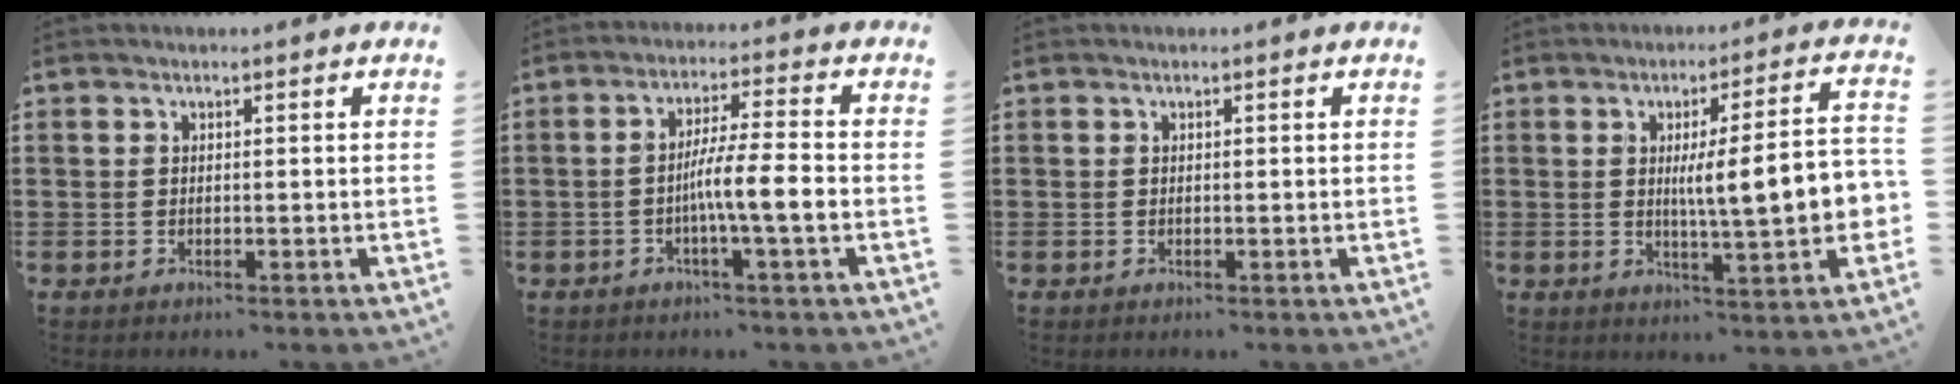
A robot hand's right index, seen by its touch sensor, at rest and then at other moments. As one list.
[{"total": 6.9, "force": [-1.8, 0.2, 6.7], "torque": [-0.115, -0.002, -0.035]}, {"total": 0.0}, {"total": 10.7, "force": [0.1, 1.5, 10.6], "torque": [-0.164, -0.007, -0.008]}]